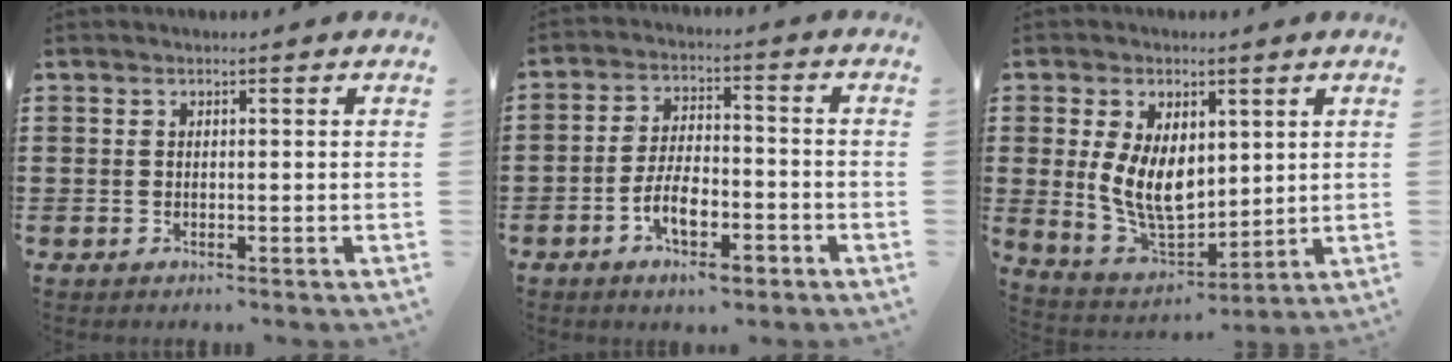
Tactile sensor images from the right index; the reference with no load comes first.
{"total": 8.0, "force": [-4.0, 3.4, 6.1], "torque": [-0.132, 0.001, -0.076]}
{"total": 8.7, "force": [1.6, 5.5, 6.6], "torque": [-0.145, 0.001, 0.028]}